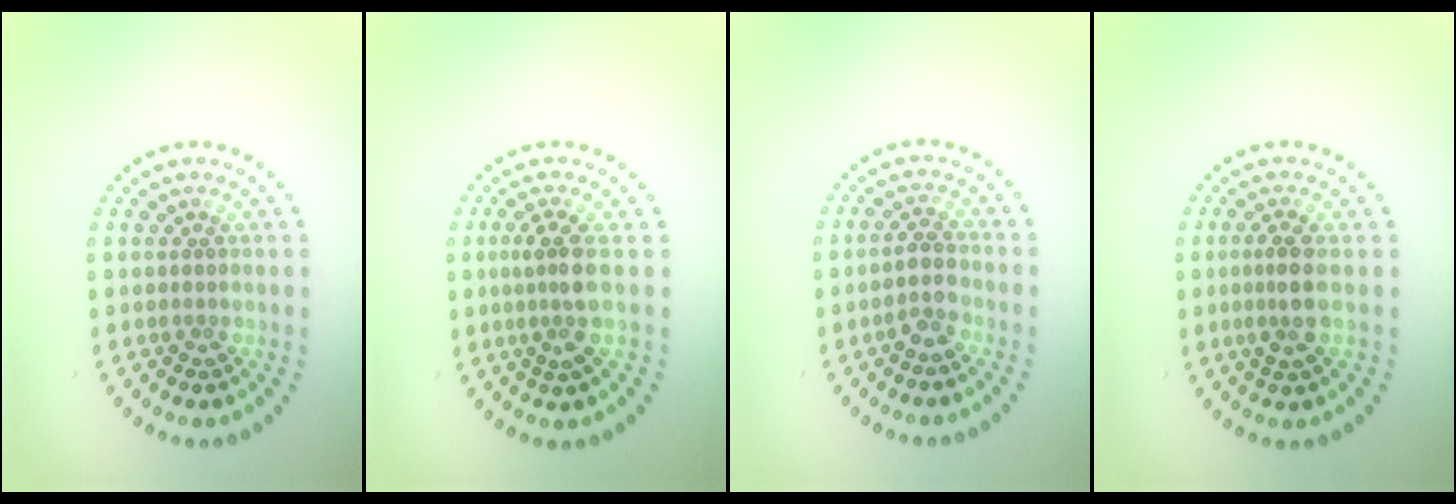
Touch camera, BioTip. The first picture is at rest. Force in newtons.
{"total": 2.6, "press": 2.2, "slide": 1.5}
{"total": 2.4, "press": 2.2, "slide": 0.8}
{"total": 2.4, "press": 2.2, "slide": 1.0}